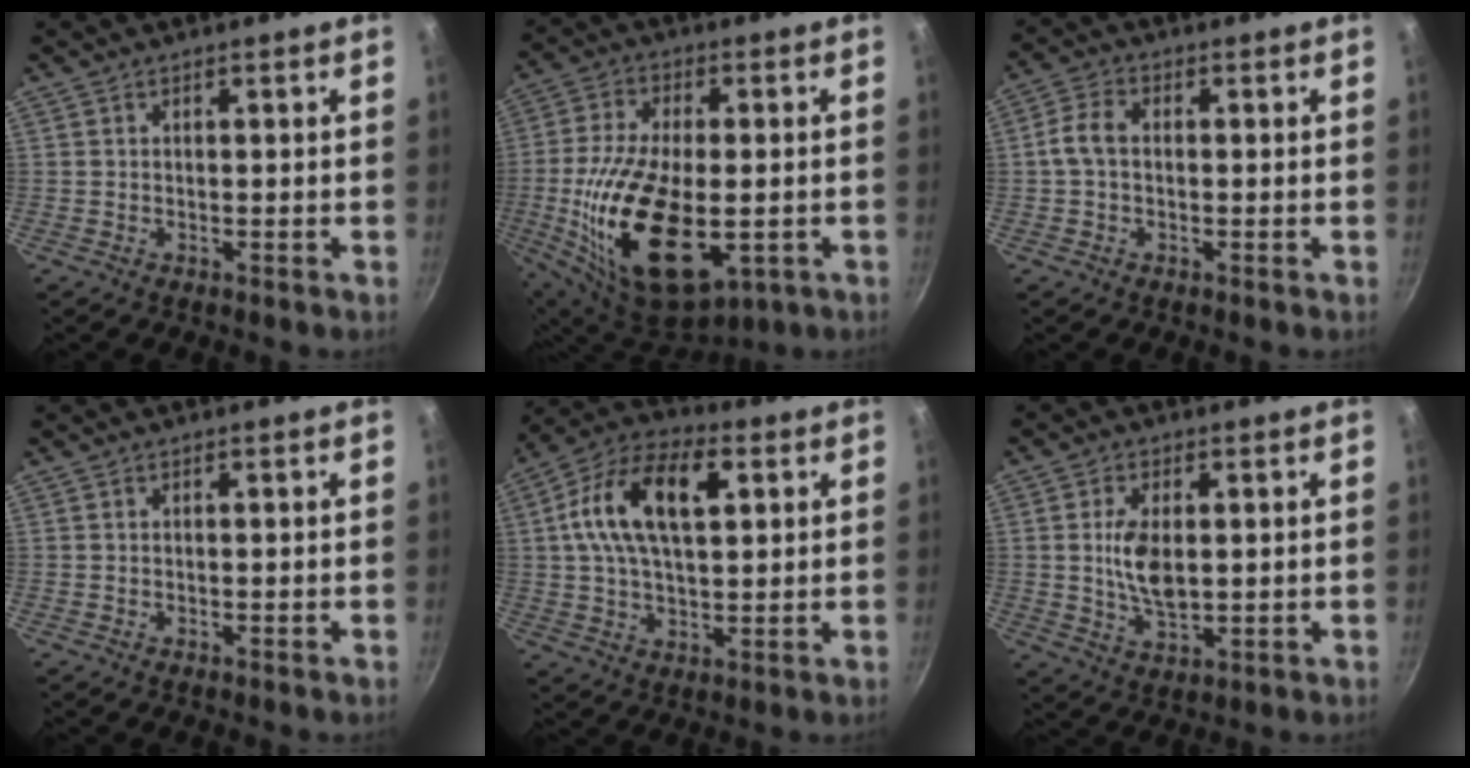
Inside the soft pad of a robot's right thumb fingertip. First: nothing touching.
{"total": 24.1, "force": [-4.6, 12.2, 20.3], "torque": [-0.397, -0.015, -0.053]}
{"total": 4.8, "force": [-0.1, 3.2, 3.6], "torque": [-0.074, 0.015, -0.009]}
{"total": 0.0}
{"total": 16.8, "force": [4.2, 8.8, 13.6], "torque": [-0.244, 0.018, 0.069]}
{"total": 7.9, "force": [0.7, 4.2, 6.7], "torque": [-0.122, -0.010, 0.020]}